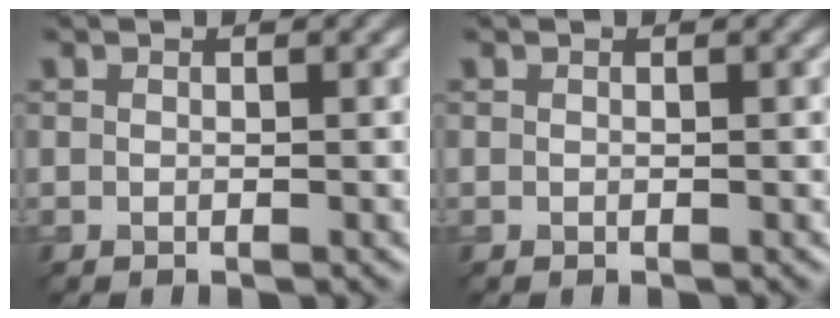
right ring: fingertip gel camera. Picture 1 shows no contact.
{"total": 0.0}